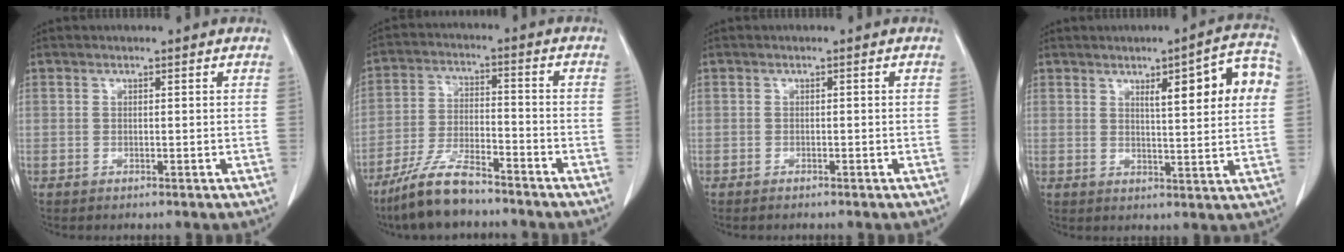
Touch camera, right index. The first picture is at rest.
{"total": 9.7, "force": [-7.9, 1.8, 5.5], "torque": [-0.112, -0.018, -0.151]}
{"total": 0.6, "force": [-0.5, 0.0, 0.4], "torque": [-0.007, -0.001, -0.010]}
{"total": 10.5, "force": [3.2, 1.6, 9.9], "torque": [-0.127, 0.018, 0.039]}